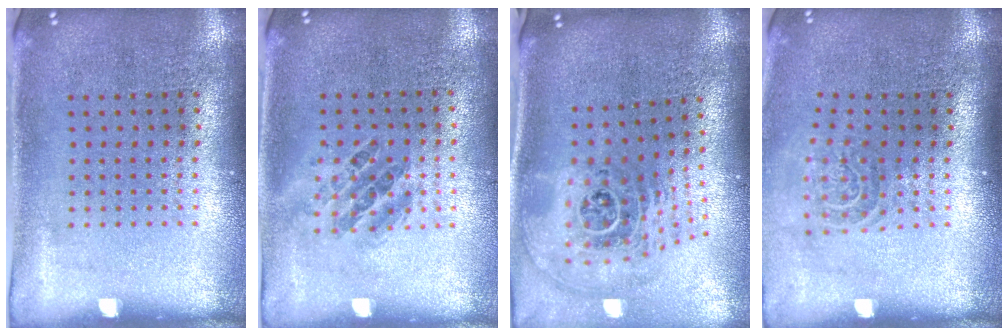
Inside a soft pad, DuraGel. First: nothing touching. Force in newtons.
{"total": 0.9, "press": 0.8, "slide": 0.3}
{"total": 2.8, "press": 1.9, "slide": 2.1}
{"total": 1.5, "press": 1.1, "slide": 1.0}